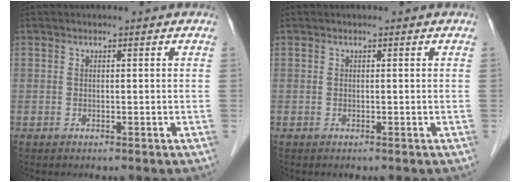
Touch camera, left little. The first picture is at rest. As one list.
[{"total": 0.0}]